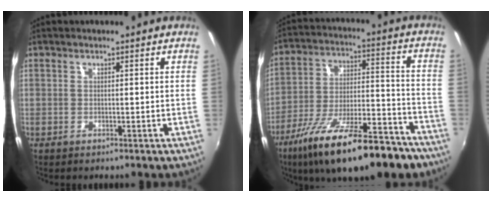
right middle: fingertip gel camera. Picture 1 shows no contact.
{"total": 23.8, "force": [-16.7, 7.1, 15.4], "torque": [-0.264, -0.041, -0.250]}